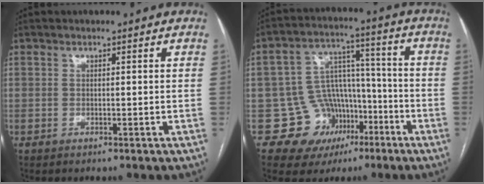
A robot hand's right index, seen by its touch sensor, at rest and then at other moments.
{"total": 12.1, "force": [-5.1, 10.6, 2.6], "torque": [-0.028, 0.068, -0.063]}